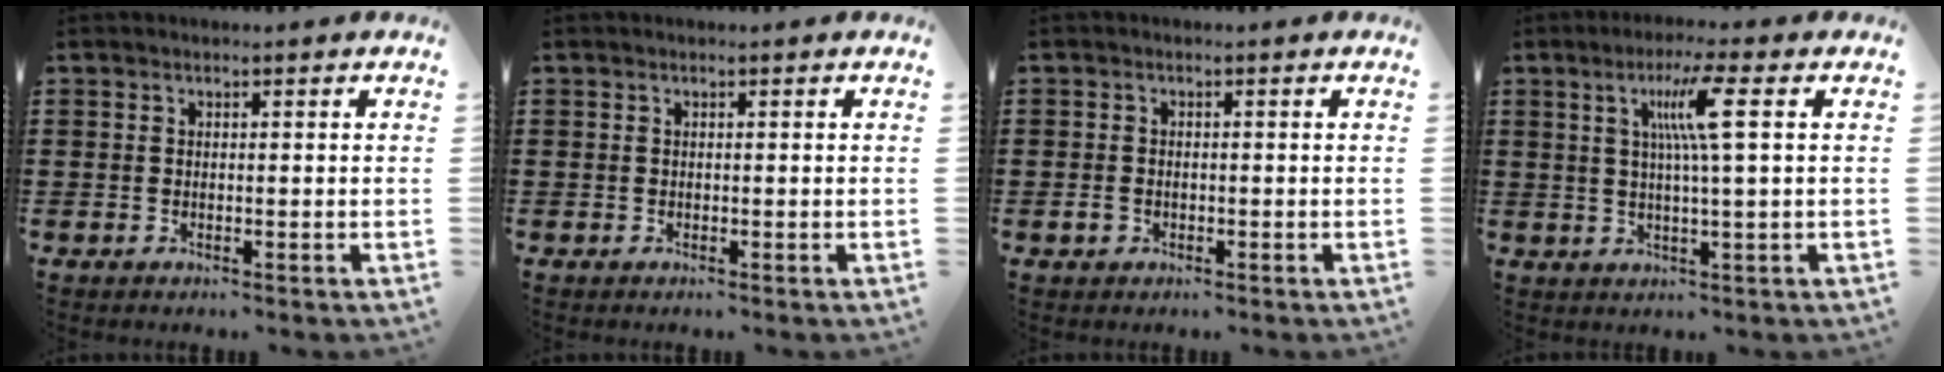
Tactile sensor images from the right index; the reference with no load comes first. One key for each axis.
{"total": 0.0}
{"total": 1.3, "fx": -0.6, "fy": 1.0, "fz": 0.6, "tx": -0.022, "ty": -0.001, "tz": -0.014}
{"total": 7.0, "fx": 2.0, "fy": -0.5, "fz": 6.7, "tx": -0.134, "ty": -0.001, "tz": 0.025}